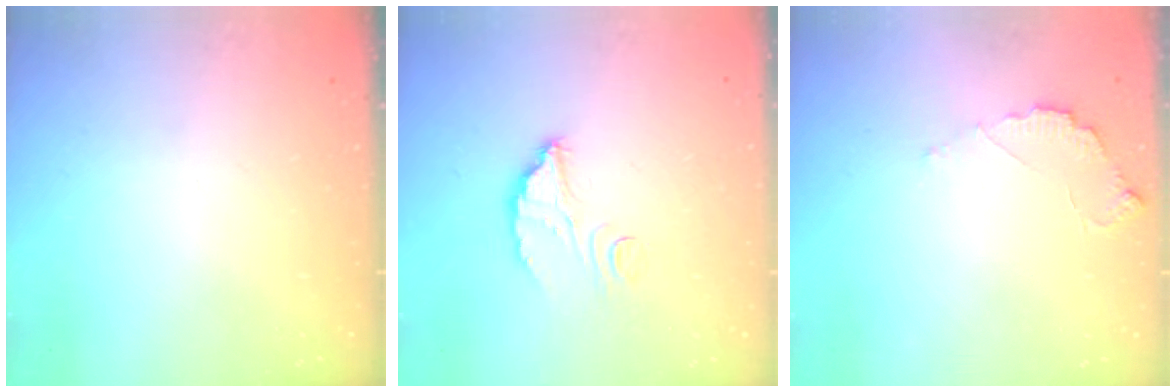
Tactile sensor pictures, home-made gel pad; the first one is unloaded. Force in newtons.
{"total": 6.0, "press": 6.0, "slide": 0.3}
{"total": 4.4, "press": 4.4, "slide": 0.3}